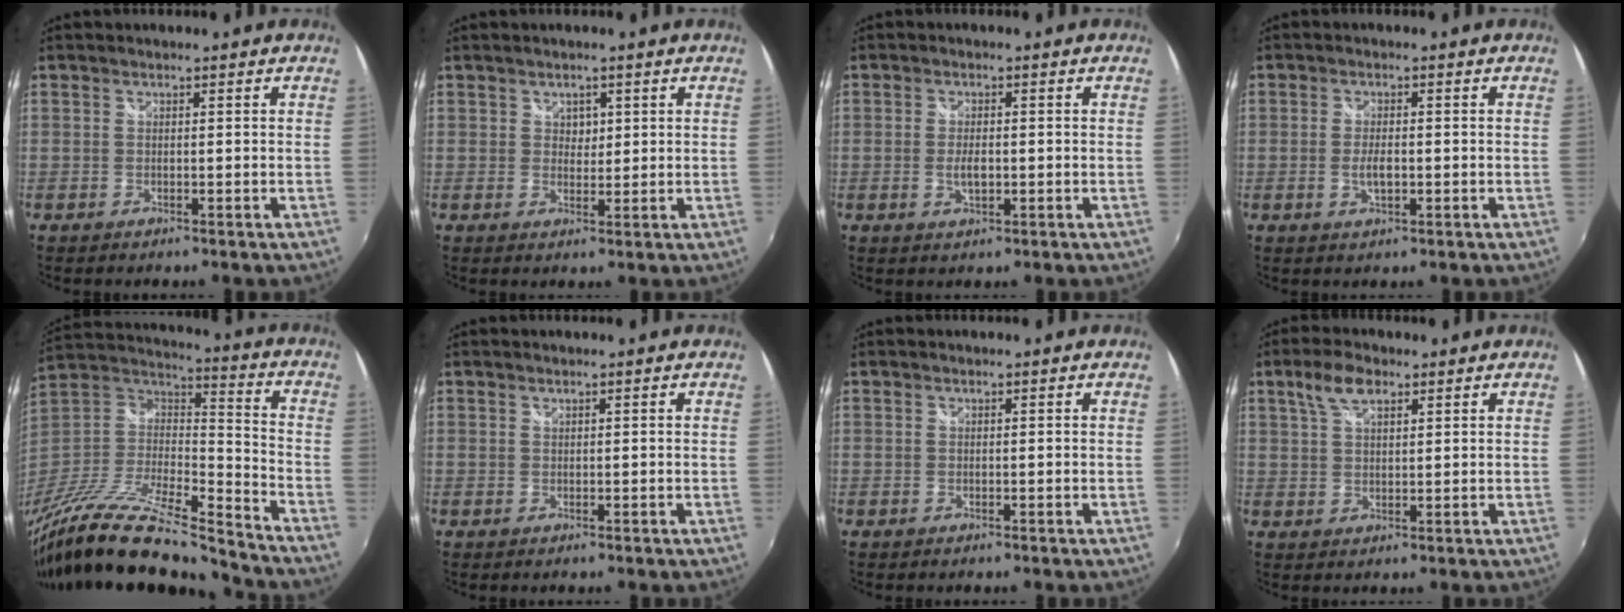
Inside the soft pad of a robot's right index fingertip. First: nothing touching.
{"total": 2.1, "force": [0.9, 1.8, 0.7], "torque": [-0.005, 0.003, 0.016]}
{"total": 2.9, "force": [-0.5, 1.4, 2.5], "torque": [-0.048, -0.005, -0.007]}
{"total": 3.0, "force": [-0.6, 1.3, 2.6], "torque": [-0.052, -0.005, -0.010]}
{"total": 25.6, "force": [-21.0, 4.2, 14.1], "torque": [-0.264, -0.041, -0.361]}
{"total": 0.0}
{"total": 0.0}
{"total": 5.5, "force": [3.1, 2.6, 3.8], "torque": [-0.071, 0.012, 0.060]}